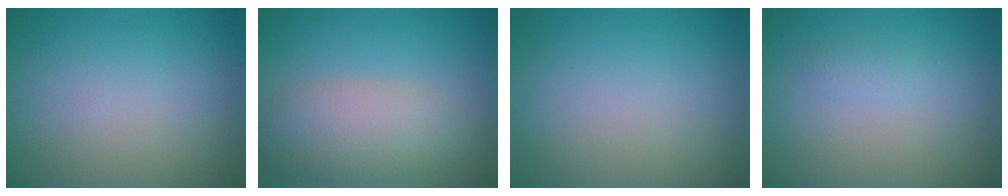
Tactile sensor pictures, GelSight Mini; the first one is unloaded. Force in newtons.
{"total": 5.6, "press": 5.6, "slide": 0.3}
{"total": 0.0}
{"total": 1.0, "press": 1.0, "slide": 0.1}